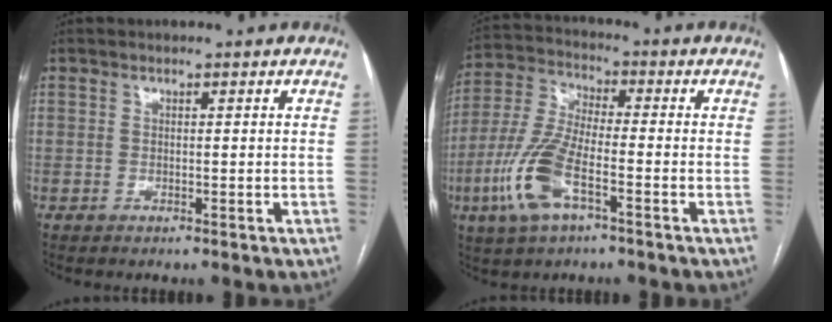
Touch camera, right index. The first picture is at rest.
{"total": 11.7, "force": [-4.8, 3.4, 10.1], "torque": [-0.237, -0.006, -0.094]}